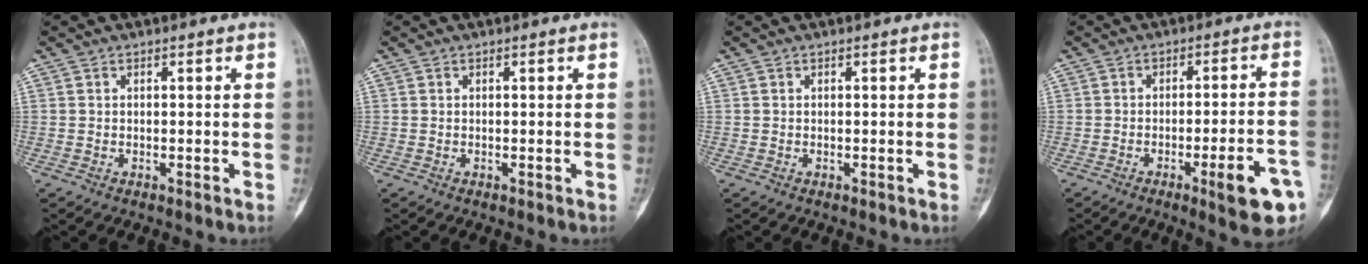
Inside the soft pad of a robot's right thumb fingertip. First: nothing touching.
{"total": 0.0}
{"total": 0.0}
{"total": 11.0, "force": [-5.0, 1.8, 9.6], "torque": [-0.119, 0.020, -0.061]}